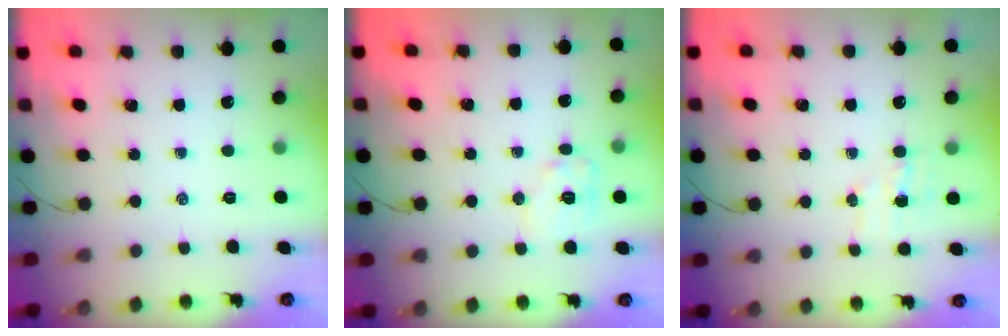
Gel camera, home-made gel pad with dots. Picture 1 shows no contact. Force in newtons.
{"total": 9.0, "press": 9.0, "slide": 0.5}
{"total": 4.9, "press": 4.9, "slide": 0.8}